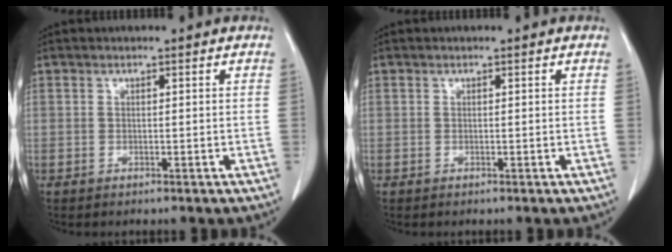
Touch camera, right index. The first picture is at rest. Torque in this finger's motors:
{"motor_torque": [0.00, 0.00, 0.00, 0.00]}